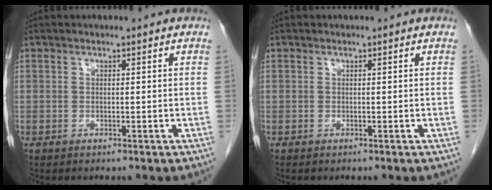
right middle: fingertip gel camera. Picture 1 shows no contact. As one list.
[{"total": 0.0}]